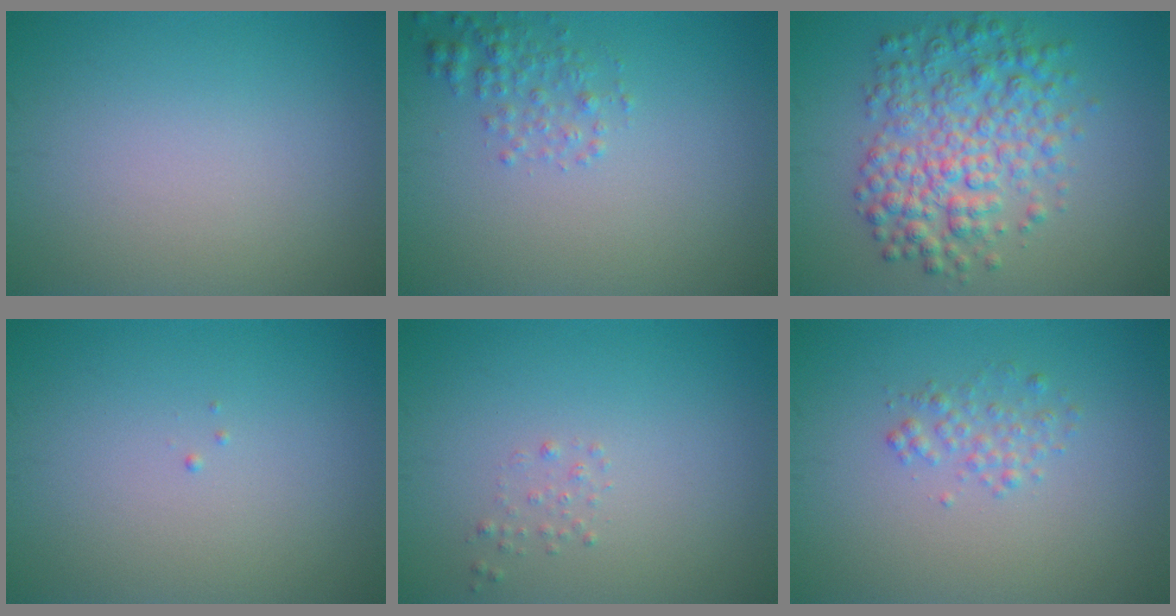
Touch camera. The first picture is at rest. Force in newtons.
{"total": 1.9, "press": 1.9, "slide": 0.1}
{"total": 6.5, "press": 6.5, "slide": 0.1}
{"total": 0.0}
{"total": 0.6, "press": 0.6, "slide": 0.1}
{"total": 1.5, "press": 1.5, "slide": 0.0}